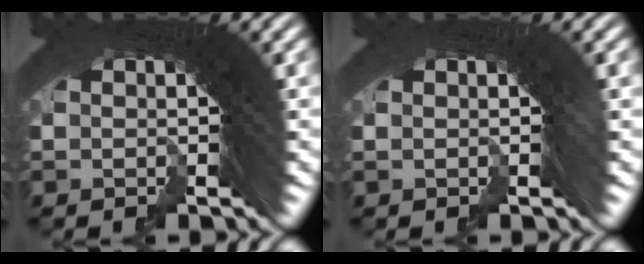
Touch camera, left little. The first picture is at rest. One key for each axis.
{"total": 0.9, "fx": 0.3, "fy": 0.1, "fz": 0.9, "tx": 0.000, "ty": 0.021, "tz": 0.000}